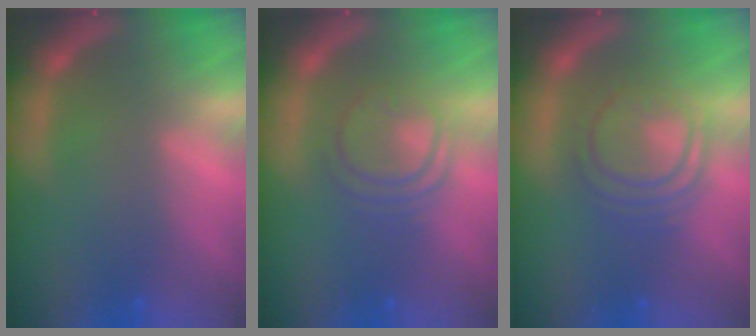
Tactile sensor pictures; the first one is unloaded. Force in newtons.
{"total": 5.0}
{"total": 6.5}